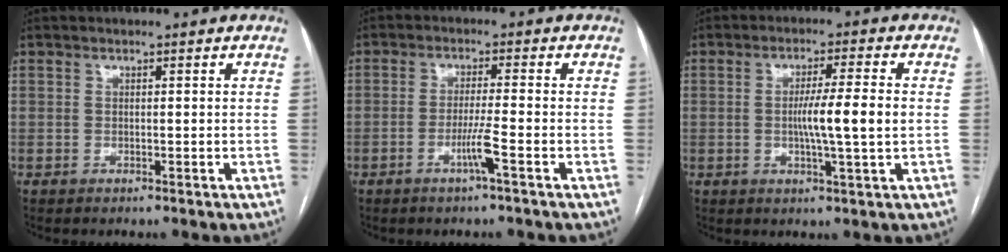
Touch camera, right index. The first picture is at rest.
{"total": 4.1, "force": [-1.9, -0.8, 3.5], "torque": [-0.068, -0.008, -0.037]}
{"total": 7.0, "force": [-0.3, -0.5, 6.9], "torque": [-0.118, -0.003, -0.005]}